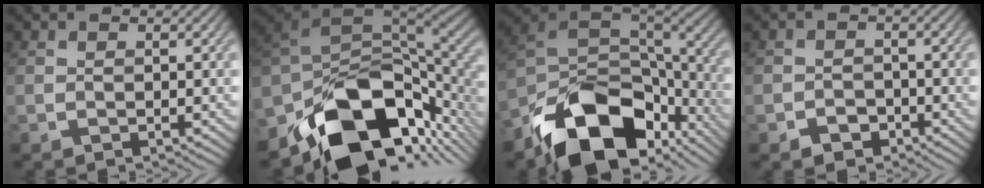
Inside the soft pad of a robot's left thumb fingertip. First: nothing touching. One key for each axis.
{"total": 15.9, "fx": -7.7, "fy": 9.3, "fz": 10.3, "tx": -0.187, "ty": -0.027, "tz": -0.127}
{"total": 16.6, "fx": -9.8, "fy": 9.0, "fz": 9.9, "tx": -0.196, "ty": -0.031, "tz": -0.162}
{"total": 2.4, "fx": -1.6, "fy": 1.6, "fz": 0.7, "tx": -0.006, "ty": 0.004, "tz": -0.032}